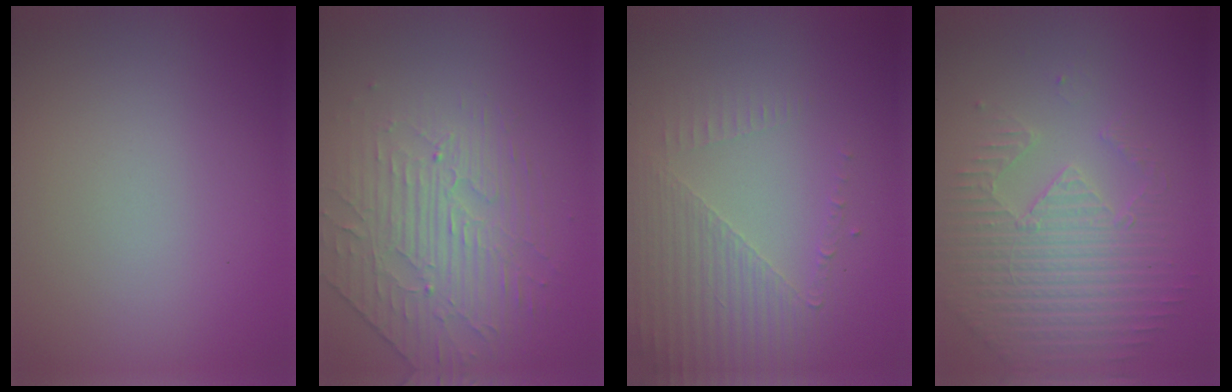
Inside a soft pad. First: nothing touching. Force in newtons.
{"total": 4.4, "press": 3.4, "slide": 2.7}
{"total": 4.9, "press": 2.9, "slide": 3.9}
{"total": 3.9, "press": 3.8, "slide": 0.8}